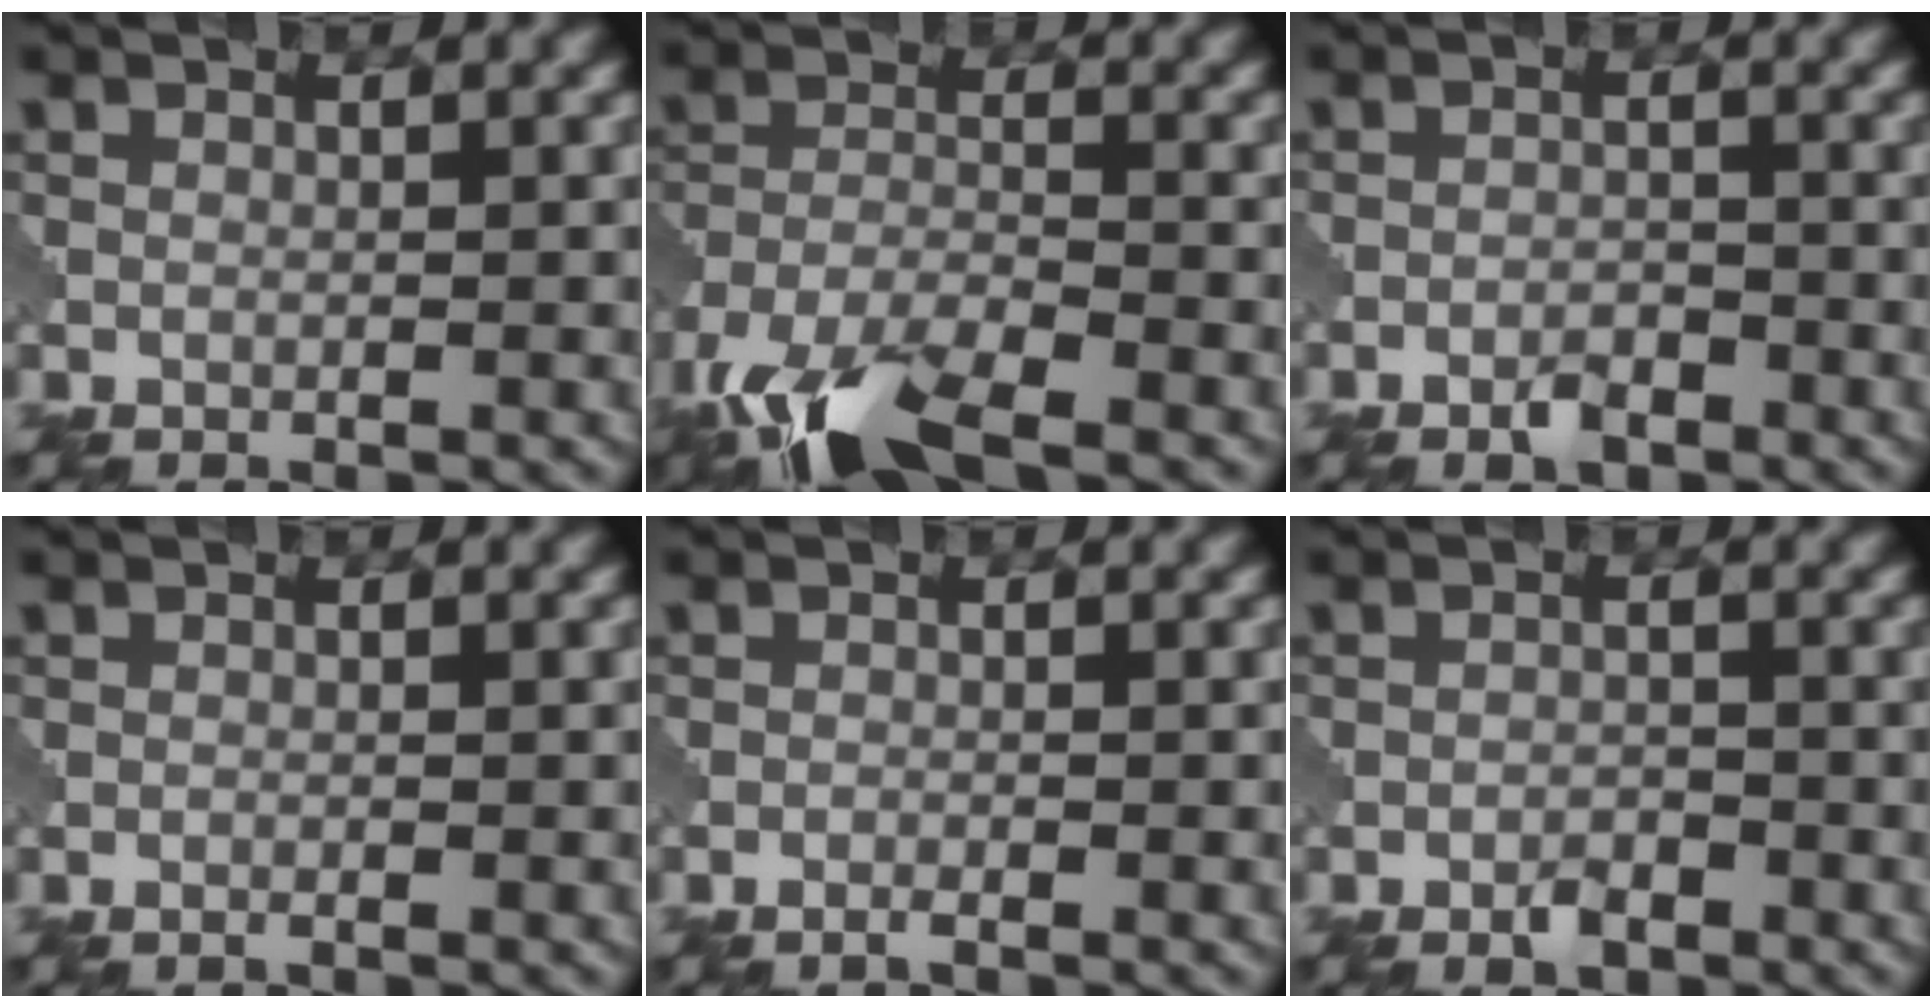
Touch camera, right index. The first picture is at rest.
{"total": 9.1, "force": [-6.3, 3.0, 5.7], "torque": [-0.118, -0.015, -0.129]}
{"total": 2.1, "force": [-1.5, 0.9, 1.1], "torque": [-0.015, 0.001, -0.030]}
{"total": 0.5, "force": [-0.4, 0.0, 0.3], "torque": [-0.005, -0.001, -0.009]}
{"total": 0.8, "force": [-0.7, 0.0, 0.5], "torque": [-0.009, 0.001, -0.015]}
{"total": 1.7, "force": [-1.2, 0.8, 0.9], "torque": [-0.014, 0.000, -0.024]}